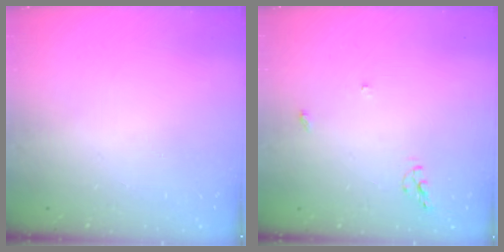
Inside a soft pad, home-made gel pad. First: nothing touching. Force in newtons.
{"total": 5.6, "press": 5.6, "slide": 0.7}